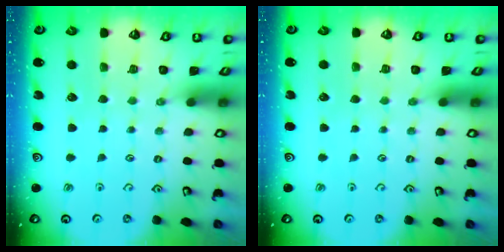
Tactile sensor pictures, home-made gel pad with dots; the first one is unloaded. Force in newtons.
{"total": 0.0}